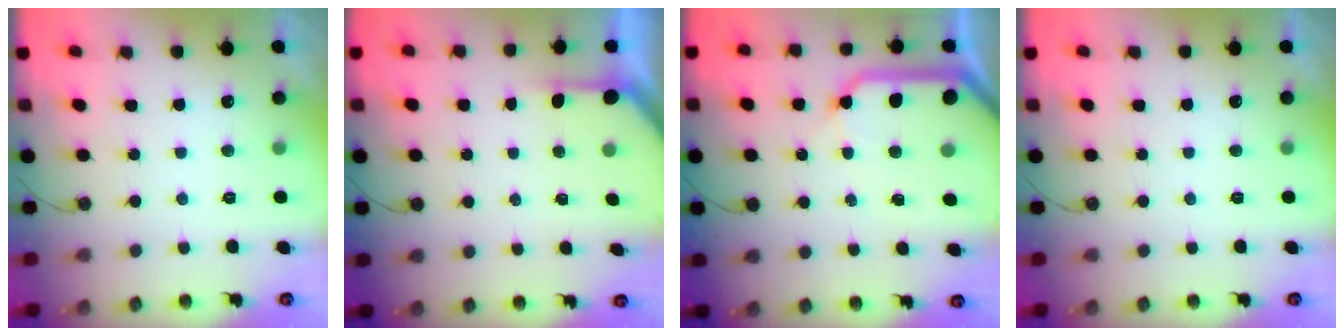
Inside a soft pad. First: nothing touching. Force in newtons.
{"total": 2.1, "press": 2.1, "slide": 0.3}
{"total": 14.3, "press": 14.2, "slide": 1.5}
{"total": 0.0}